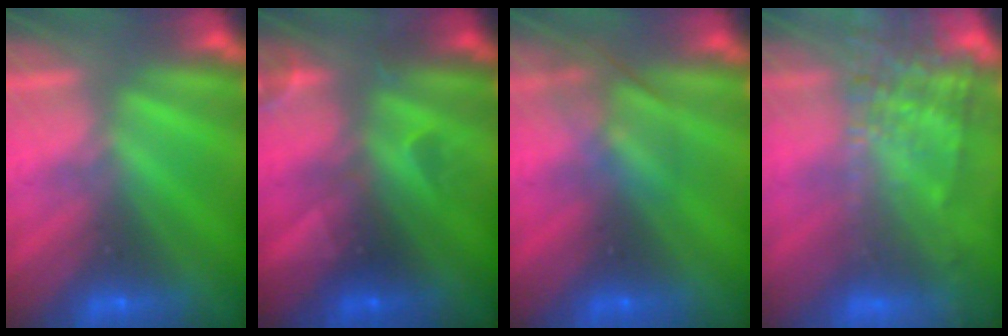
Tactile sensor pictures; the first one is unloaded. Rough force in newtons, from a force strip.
{"total": 2.4}
{"total": 2.4}
{"total": 6.1}